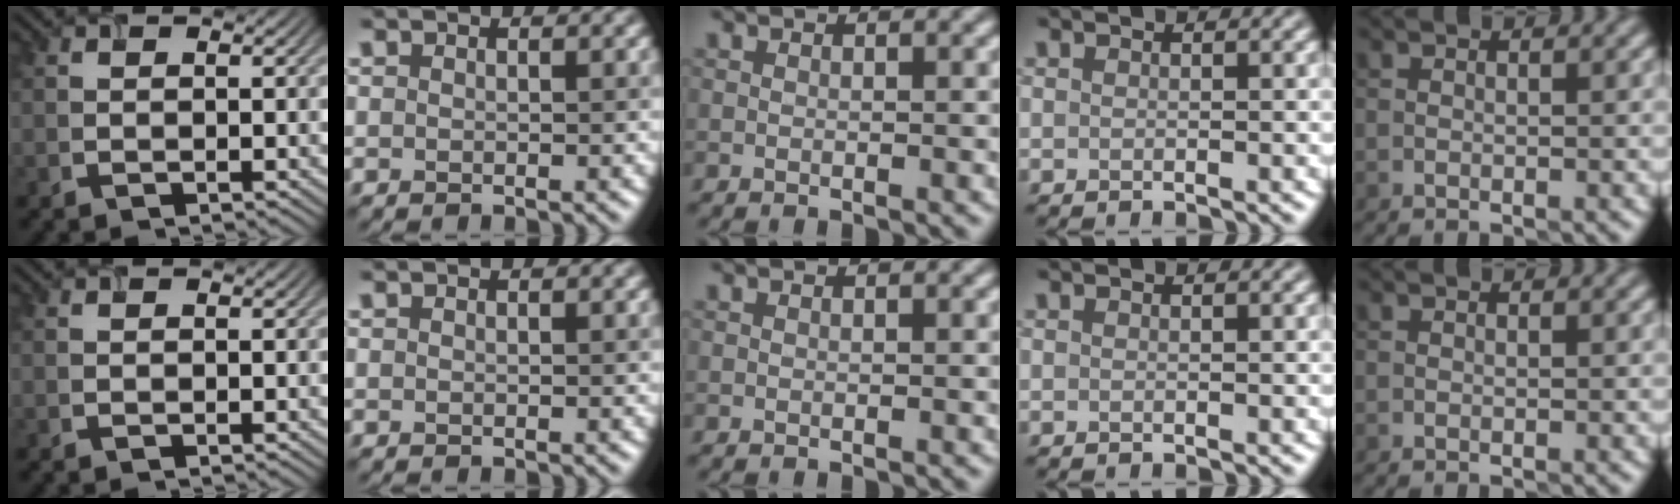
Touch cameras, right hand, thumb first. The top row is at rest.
{}